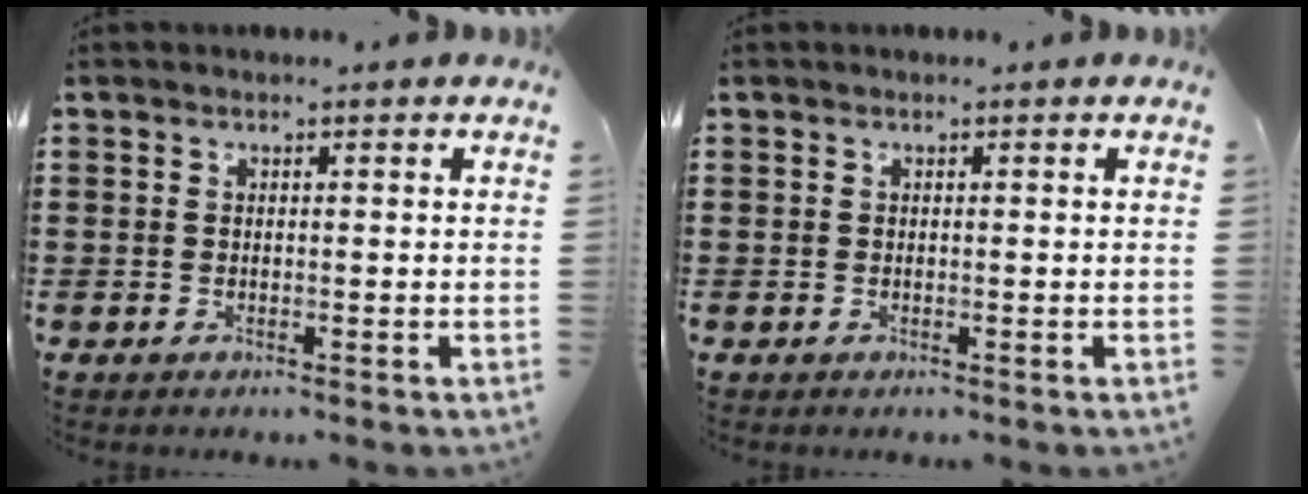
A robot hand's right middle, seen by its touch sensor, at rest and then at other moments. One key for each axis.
{"total": 0.0}